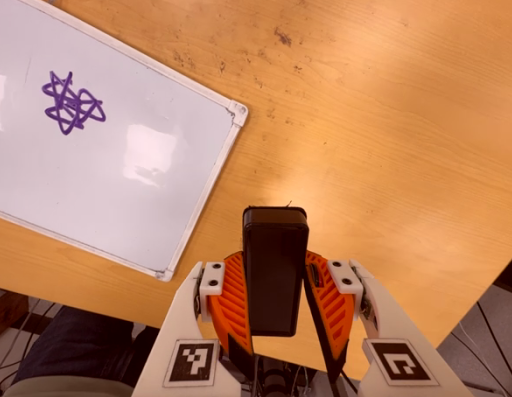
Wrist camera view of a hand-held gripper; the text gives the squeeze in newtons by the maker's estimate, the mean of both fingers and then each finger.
{"total": 8.7, "left": 6.8, "right": 10.6}